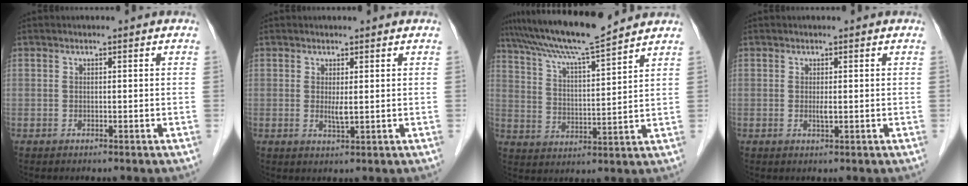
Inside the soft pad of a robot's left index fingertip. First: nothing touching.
{"total": 1.8, "force": [0.4, 0.2, 1.7], "torque": [-0.037, -0.005, 0.010]}
{"total": 13.1, "force": [11.7, -0.6, 6.0], "torque": [-0.114, 0.014, 0.197]}
{"total": 0.9, "force": [0.1, 0.1, 0.9], "torque": [-0.022, -0.003, 0.003]}